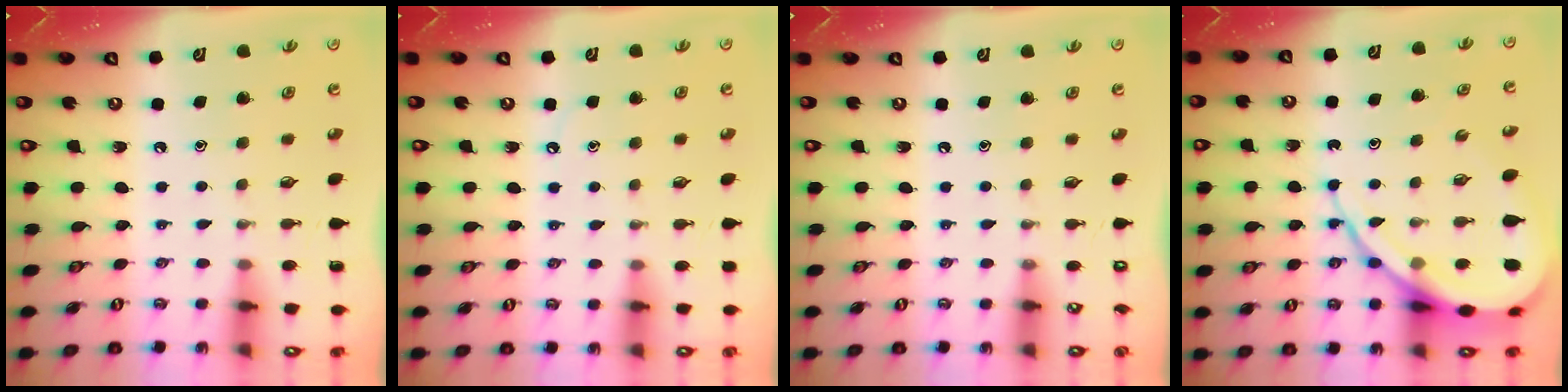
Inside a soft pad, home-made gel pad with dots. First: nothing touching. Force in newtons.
{"total": 3.3, "press": 3.3, "slide": 0.5}
{"total": 0.0}
{"total": 14.4, "press": 14.3, "slide": 1.5}